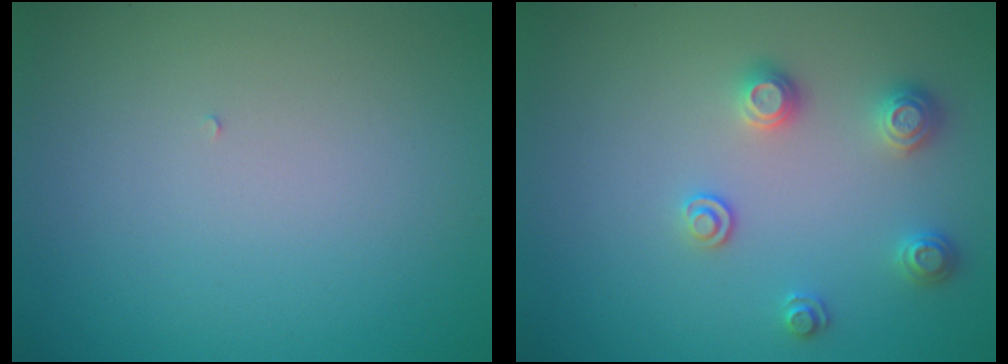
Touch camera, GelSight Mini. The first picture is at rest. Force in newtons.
{"total": 2.4, "press": 2.4, "slide": 0.4}